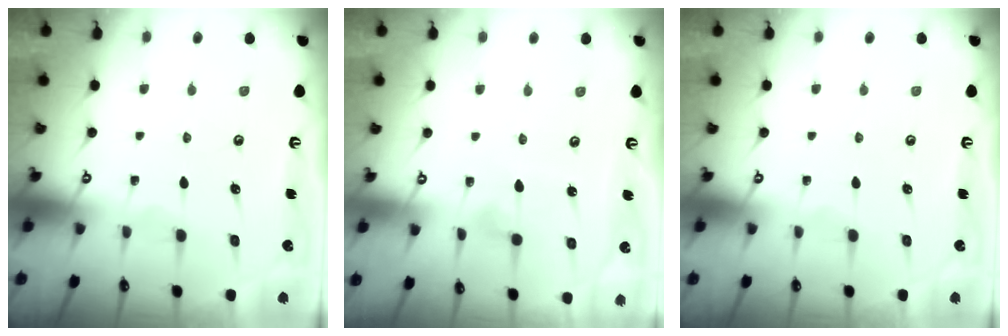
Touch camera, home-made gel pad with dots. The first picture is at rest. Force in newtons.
{"total": 5.8, "press": 5.8, "slide": 0.5}
{"total": 0.0}